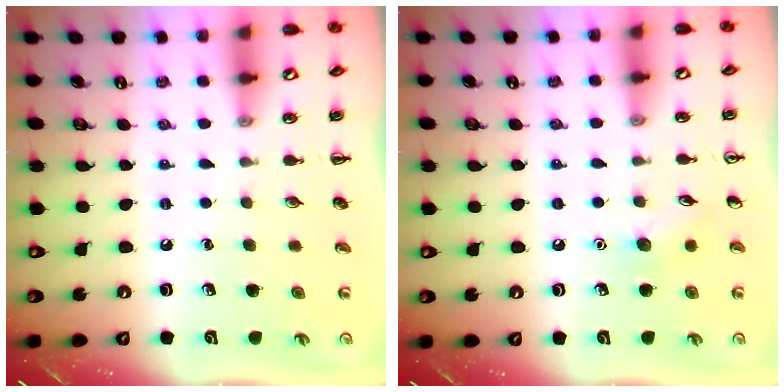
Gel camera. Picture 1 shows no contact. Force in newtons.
{"total": 5.4, "press": 5.2, "slide": 1.5}